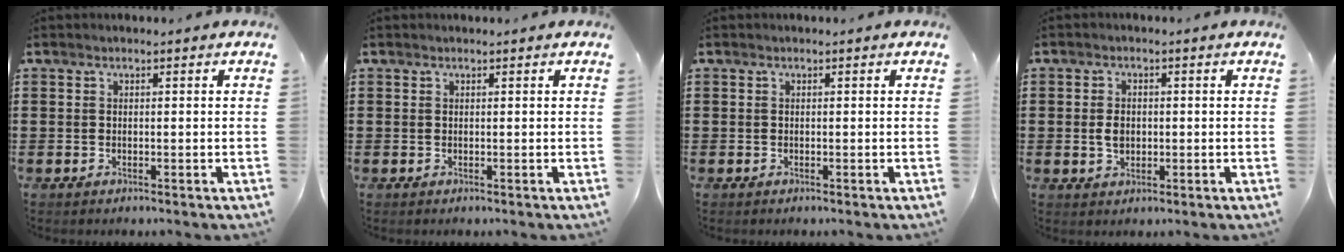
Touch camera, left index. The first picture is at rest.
{"total": 0.0}
{"total": 0.0}
{"total": 2.7, "force": [-0.1, 1.9, 1.9], "torque": [-0.040, 0.005, -0.002]}